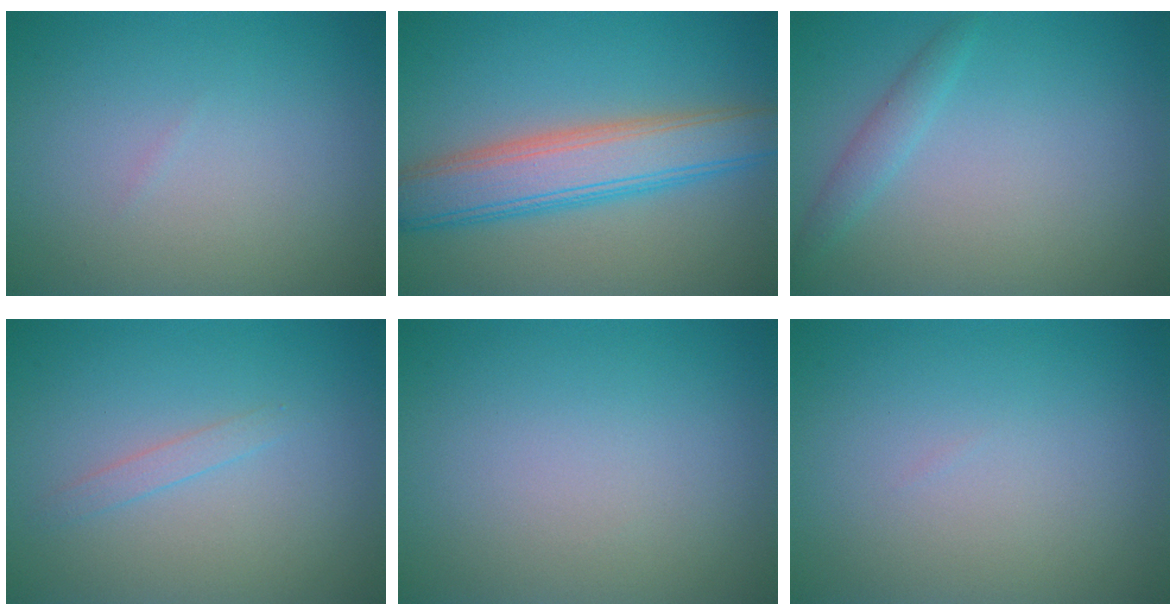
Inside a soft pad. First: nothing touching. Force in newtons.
{"total": 6.5, "press": 6.5, "slide": 0.1}
{"total": 1.5, "press": 1.5, "slide": 0.1}
{"total": 1.0, "press": 1.0, "slide": 0.1}
{"total": 0.0}
{"total": 0.0}